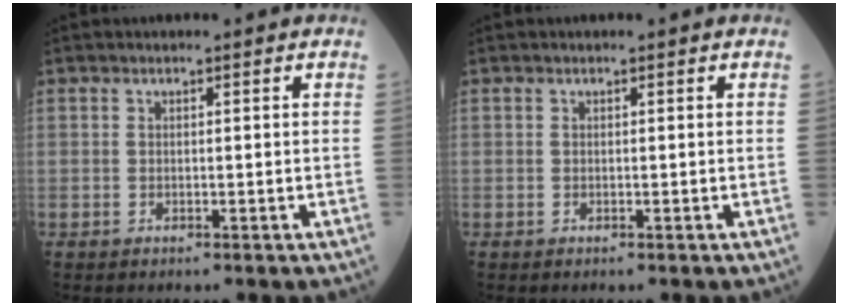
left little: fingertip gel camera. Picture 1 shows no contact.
{"total": 0.0}